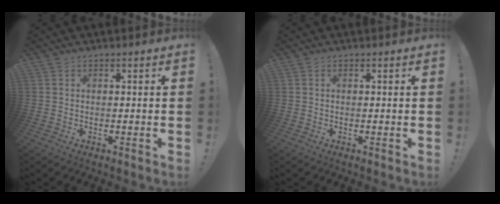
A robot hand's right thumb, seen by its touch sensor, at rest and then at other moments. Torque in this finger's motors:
{"motor_torque": [-0.24, -0.05, -0.16, 0.06, 0.00]}